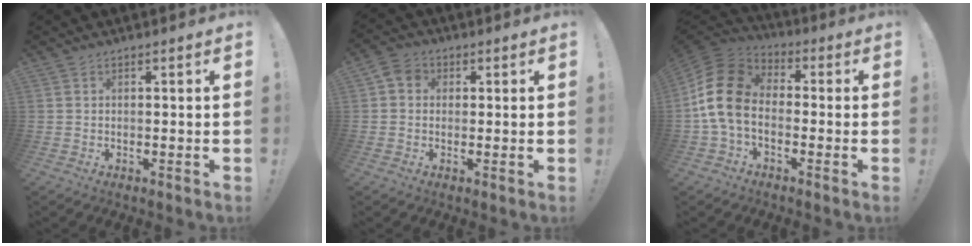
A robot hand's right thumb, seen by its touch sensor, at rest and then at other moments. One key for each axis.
{"total": 4.5, "fx": 0.6, "fy": 3.9, "fz": 2.1, "tx": -0.040, "ty": 0.010, "tz": 0.010}
{"total": 15.2, "fx": -1.6, "fy": 10.5, "fz": 10.9, "tx": -0.214, "ty": 0.026, "tz": -0.019}